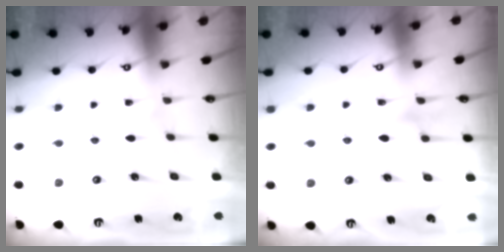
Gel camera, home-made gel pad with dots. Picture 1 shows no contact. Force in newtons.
{"total": 7.3, "press": 7.3, "slide": 0.8}